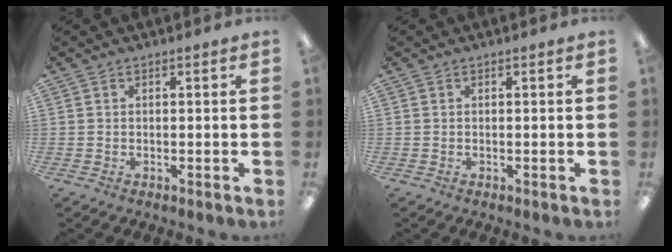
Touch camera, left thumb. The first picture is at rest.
{"total": 0.0}